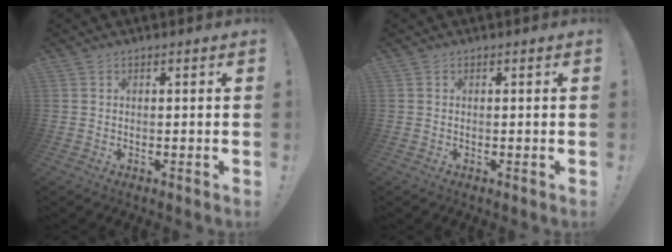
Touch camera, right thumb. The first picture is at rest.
{"total": 0.0}